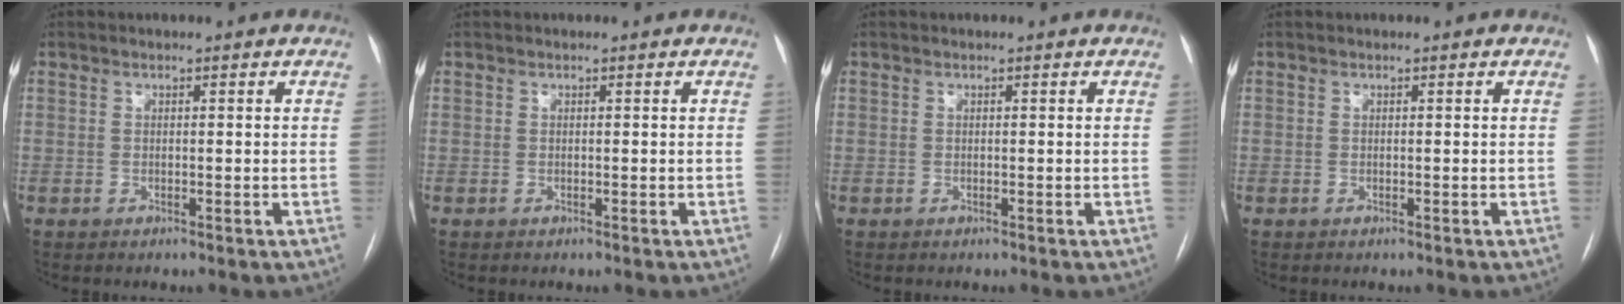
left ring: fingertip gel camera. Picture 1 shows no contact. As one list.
[{"total": 0.0}, {"total": 0.0}, {"total": 0.0}]